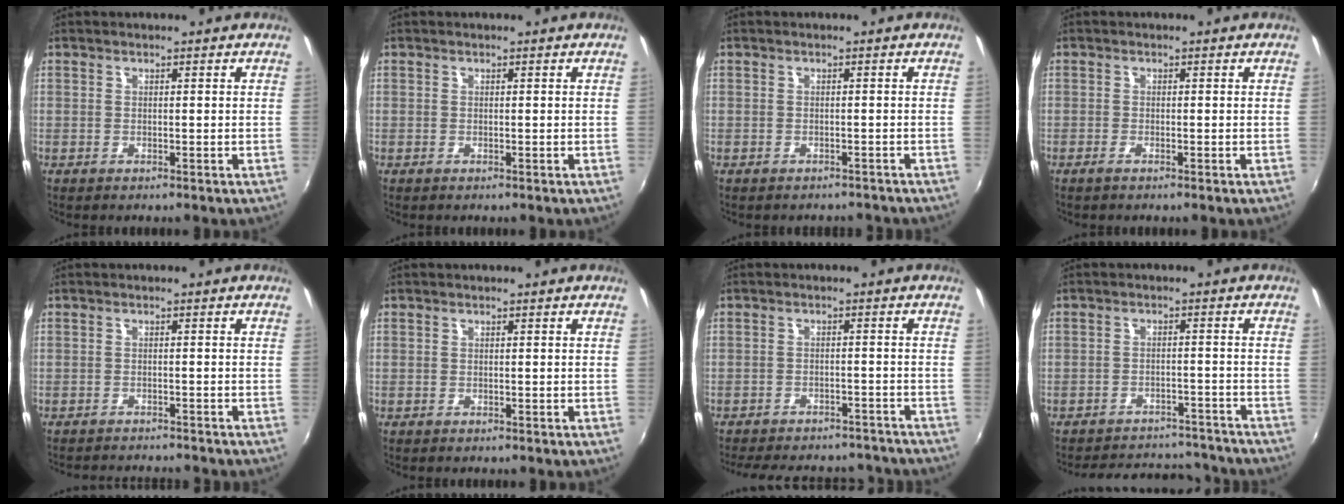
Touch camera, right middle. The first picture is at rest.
{"total": 0.0}
{"total": 4.2, "force": [-3.7, 1.5, 1.0], "torque": [-0.015, -0.010, -0.044]}
{"total": 1.1, "force": [-0.8, -0.2, 0.8], "torque": [-0.018, -0.002, -0.017]}
{"total": 6.8, "force": [-6.4, 1.0, 2.0], "torque": [-0.054, -0.014, -0.093]}
{"total": 0.0}
{"total": 19.0, "force": [-16.6, 6.6, 6.7], "torque": [-0.147, 0.010, -0.206]}
{"total": 15.4, "force": [-13.6, 5.7, 4.3], "torque": [-0.094, 0.036, -0.163]}